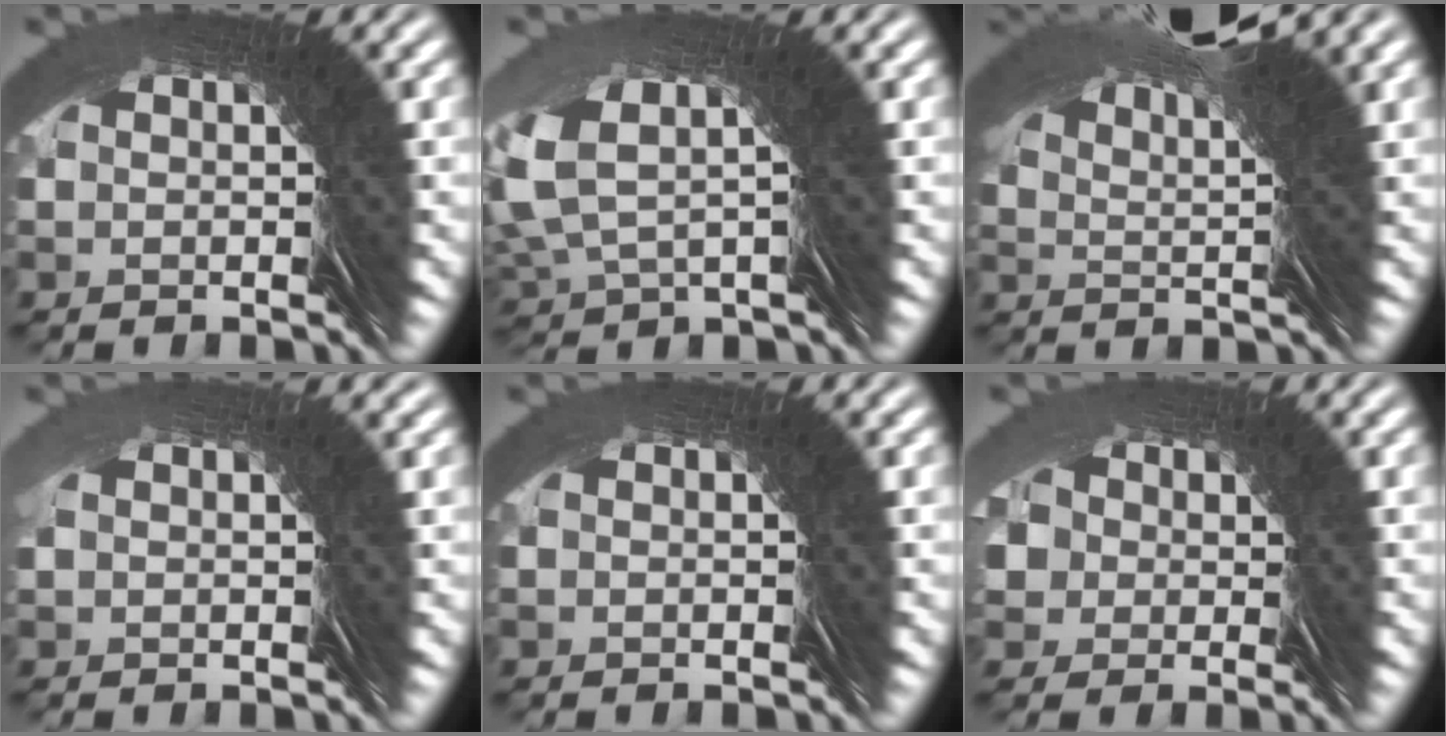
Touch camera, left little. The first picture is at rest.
{"total": 3.0, "force": [2.3, 1.2, 1.5], "torque": [-0.050, 0.015, 0.030]}
{"total": 6.9, "force": [5.5, -3.1, 3.0], "torque": [-0.057, 0.057, 0.079]}
{"total": 2.3, "force": [0.6, -1.7, -1.4], "torque": [0.030, 0.013, 0.009]}
{"total": 0.0}
{"total": 5.8, "force": [1.2, 4.4, 3.5], "torque": [-0.059, -0.004, 0.018]}